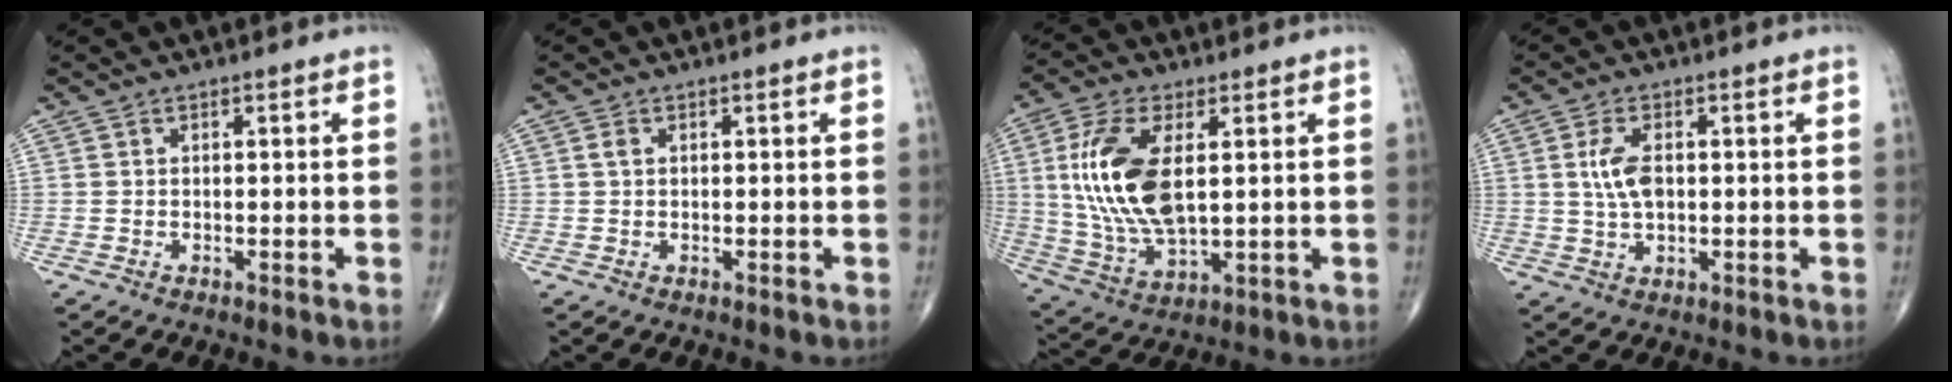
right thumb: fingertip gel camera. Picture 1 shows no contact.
{"total": 1.0, "force": [0.3, 0.7, 0.7], "torque": [-0.016, 0.003, 0.006]}
{"total": 15.9, "force": [2.8, 7.5, 13.7], "torque": [-0.287, -0.011, 0.061]}
{"total": 5.6, "force": [0.8, 2.9, 4.7], "torque": [-0.097, -0.001, 0.014]}